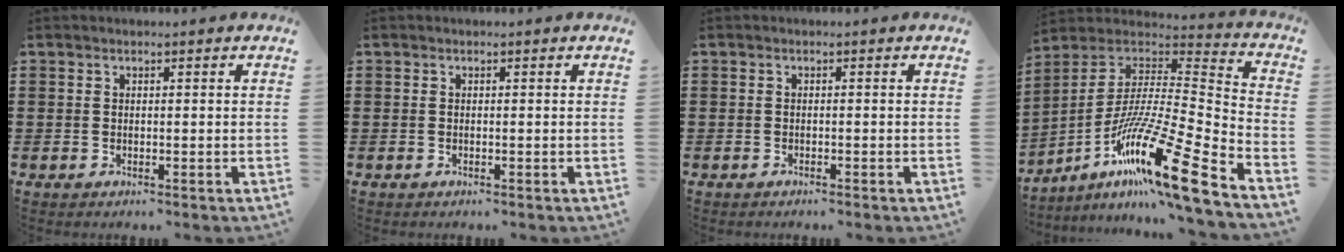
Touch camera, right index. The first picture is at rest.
{"total": 0.0}
{"total": 0.5, "force": [-0.5, -0.1, 0.2], "torque": [-0.004, -0.003, -0.010]}
{"total": 18.6, "force": [-11.6, 1.6, 14.5], "torque": [-0.263, 0.010, -0.210]}